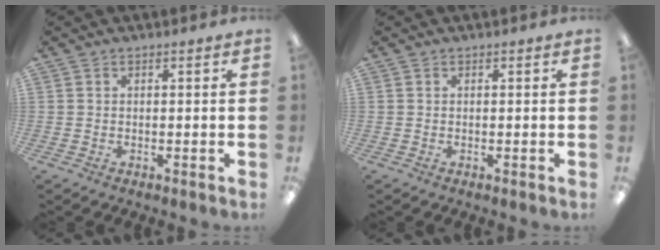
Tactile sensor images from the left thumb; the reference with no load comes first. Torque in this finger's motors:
{"motor_torque": [0.00, 0.00, 0.04, 0.04, 0.00]}